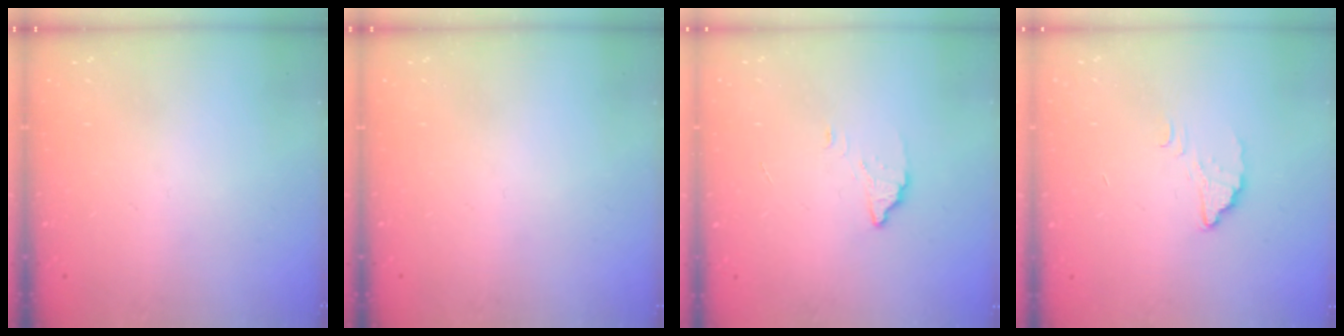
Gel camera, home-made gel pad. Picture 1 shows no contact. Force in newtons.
{"total": 0.0}
{"total": 2.7, "press": 2.7, "slide": 0.2}
{"total": 2.2, "press": 2.2, "slide": 0.1}